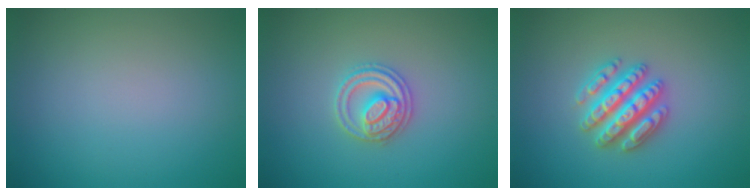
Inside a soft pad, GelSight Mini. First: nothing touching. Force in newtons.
{"total": 2.8, "press": 2.7, "slide": 0.5}
{"total": 4.5, "press": 4.4, "slide": 0.8}